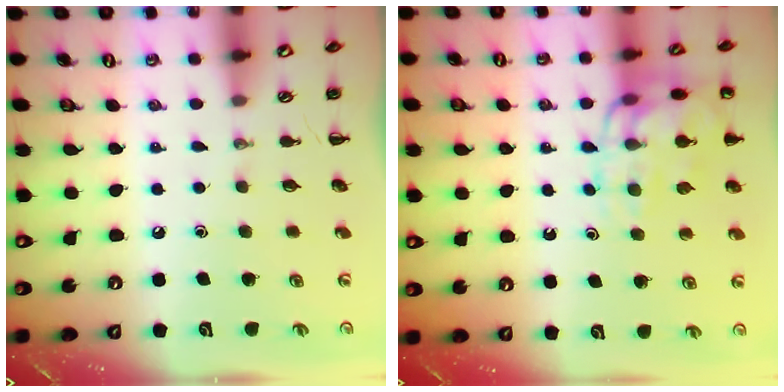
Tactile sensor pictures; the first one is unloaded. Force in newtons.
{"total": 14.5, "press": 14.4, "slide": 1.6}